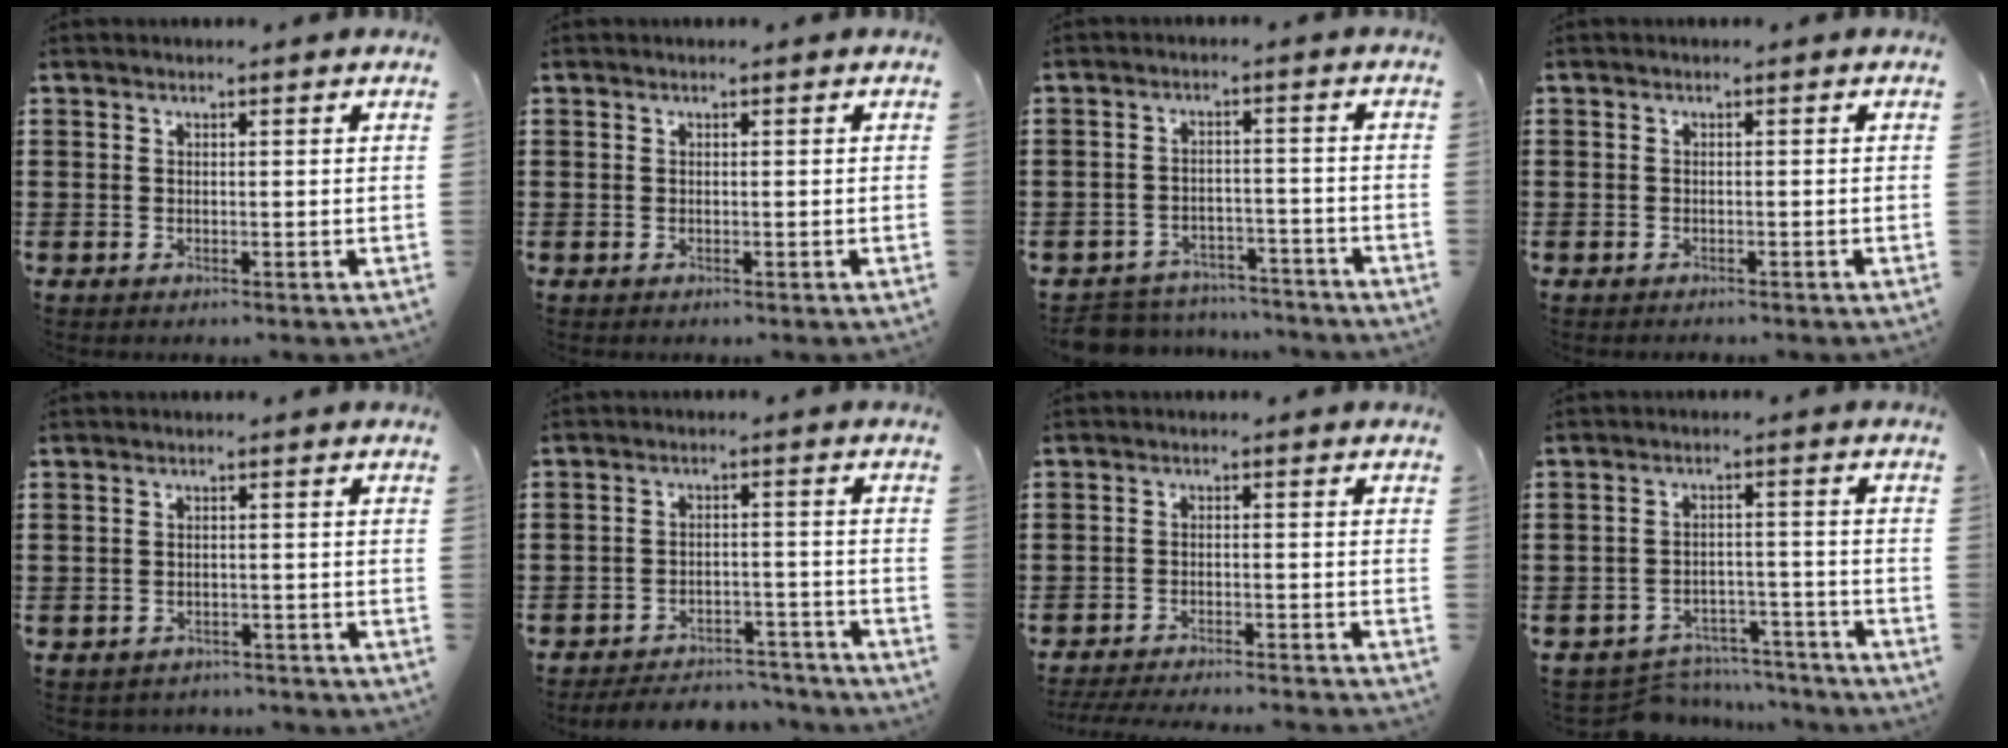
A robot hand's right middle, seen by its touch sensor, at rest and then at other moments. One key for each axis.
{"total": 0.0}
{"total": 5.0, "fx": -4.9, "fy": 1.1, "fz": 0.0, "tx": -0.009, "ty": 0.011, "tz": -0.103}
{"total": 0.9, "fx": -0.8, "fy": 0.5, "fz": -0.2, "tx": 0.002, "ty": 0.004, "tz": -0.018}
{"total": 1.9, "fx": -1.8, "fy": 0.4, "fz": -0.2, "tx": -0.005, "ty": 0.000, "tz": -0.042}
{"total": 5.1, "fx": -5.0, "fy": 0.9, "fz": 0.2, "tx": -0.009, "ty": 0.012, "tz": -0.106}
{"total": 3.6, "fx": -3.6, "fy": -0.2, "fz": 0.6, "tx": -0.011, "ty": -0.002, "tz": -0.072}
{"total": 5.3, "fx": -5.2, "fy": 1.1, "fz": 0.3, "tx": -0.012, "ty": 0.013, "tz": -0.107}